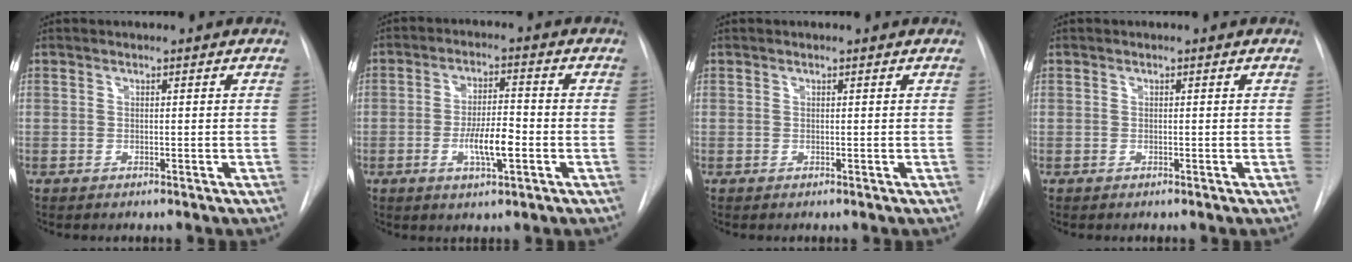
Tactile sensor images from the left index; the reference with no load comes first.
{"total": 6.6, "force": [-1.9, 1.5, 6.1], "torque": [-0.113, -0.001, -0.033]}
{"total": 0.0}
{"total": 0.0}